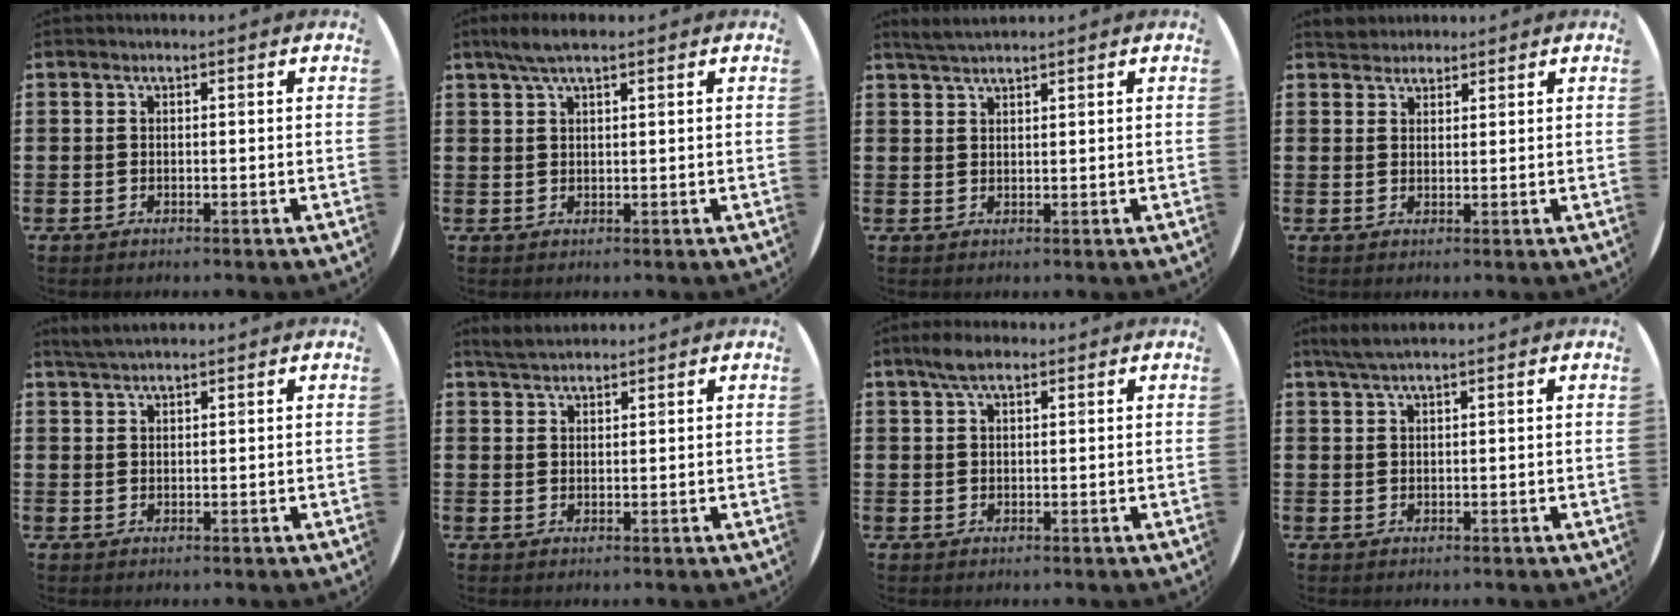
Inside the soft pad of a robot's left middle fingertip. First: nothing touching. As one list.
[{"total": 3.0, "force": [2.1, 0.5, 2.1], "torque": [-0.044, 0.007, 0.036]}, {"total": 2.2, "force": [2.1, 0.1, 0.7], "torque": [-0.016, 0.002, 0.040]}, {"total": 2.4, "force": [2.3, 0.7, -0.2], "torque": [0.008, 0.001, 0.043]}, {"total": 2.1, "force": [1.9, 0.2, 0.6], "torque": [-0.015, 0.004, 0.037]}, {"total": 2.8, "force": [2.7, 0.6, 0.6], "torque": [-0.018, 0.001, 0.051]}, {"total": 3.4, "force": [2.3, 1.4, 2.0], "torque": [-0.035, 0.006, 0.039]}, {"total": 2.1, "force": [1.6, 0.1, 1.3], "torque": [-0.026, 0.004, 0.029]}]